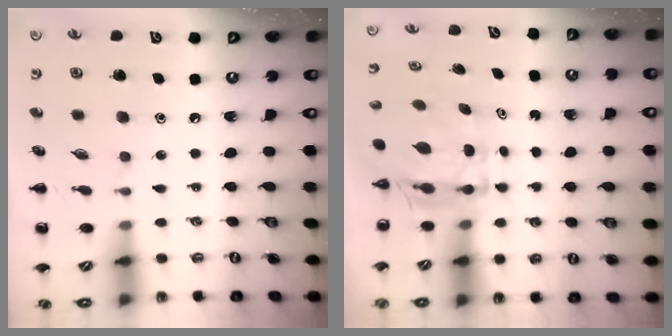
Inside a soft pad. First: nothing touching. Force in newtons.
{"total": 5.6, "press": 5.5, "slide": 0.8}